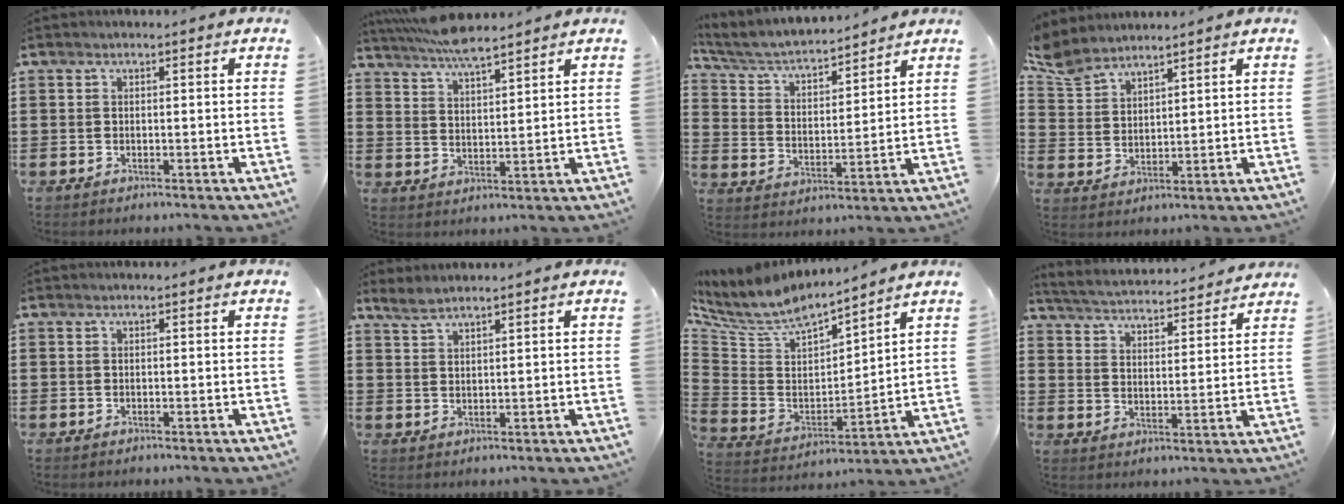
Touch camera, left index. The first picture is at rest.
{"total": 5.4, "force": [5.0, 0.3, 2.0], "torque": [-0.053, -0.018, 0.091]}
{"total": 4.7, "force": [4.3, 0.8, 1.8], "torque": [-0.055, -0.027, 0.068]}
{"total": 5.0, "force": [4.6, 1.4, 1.3], "torque": [-0.045, -0.014, 0.085]}
{"total": 0.0}
{"total": 2.0, "force": [1.9, 0.1, 0.7], "torque": [-0.018, 0.003, 0.036]}
{"total": 6.4, "force": [5.4, 2.0, 2.7], "torque": [-0.085, -0.042, 0.088]}
{"total": 3.5, "force": [3.5, -0.3, 0.2], "torque": [-0.027, -0.031, 0.052]}